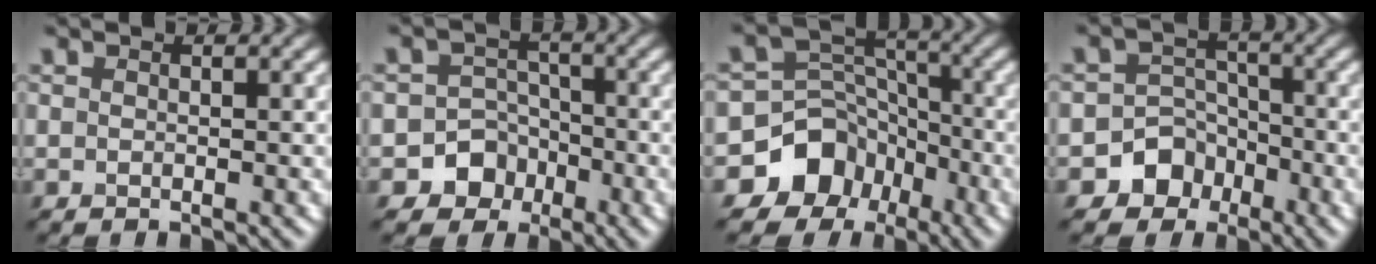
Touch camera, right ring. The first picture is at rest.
{"total": 5.2, "force": [-2.6, 4.4, 0.7], "torque": [0.025, -0.002, -0.063]}
{"total": 9.2, "force": [-5.4, 7.3, 1.4], "torque": [-0.007, 0.007, -0.113]}
{"total": 5.4, "force": [-3.0, 4.5, 0.7], "torque": [0.023, 0.000, -0.071]}